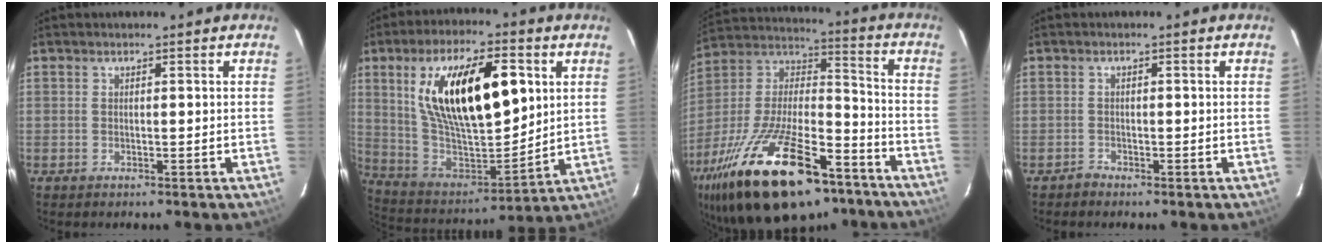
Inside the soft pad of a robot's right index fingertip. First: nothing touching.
{"total": 24.7, "force": [7.5, 10.4, 21.1], "torque": [-0.375, 0.014, 0.146]}
{"total": 31.6, "force": [-19.6, 12.7, 21.3], "torque": [-0.407, -0.018, -0.308]}
{"total": 1.2, "force": [-1.0, 0.6, -0.3], "torque": [0.004, 0.006, -0.018]}